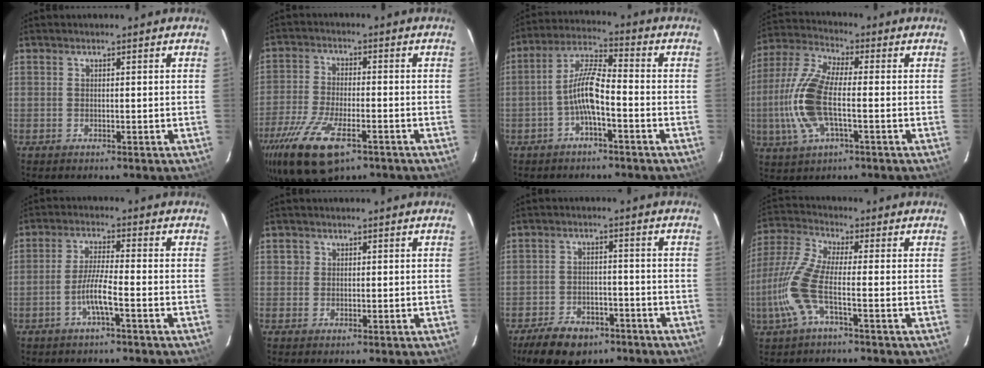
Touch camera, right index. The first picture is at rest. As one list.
[{"total": 16.0, "force": [-9.2, 6.4, 11.5], "torque": [-0.255, -0.048, -0.168]}, {"total": 7.4, "force": [-2.8, 1.5, 6.7], "torque": [-0.143, 0.016, -0.054]}, {"total": 14.1, "force": [-2.3, 5.3, 12.9], "torque": [-0.293, 0.003, -0.052]}, {"total": 5.0, "force": [-2.4, -0.3, 4.3], "torque": [-0.091, 0.001, -0.047]}, {"total": 1.4, "force": [0.1, 1.4, 0.1], "torque": [0.000, 0.003, -0.001]}, {"total": 11.5, "force": [-8.0, 6.4, 5.3], "torque": [-0.134, 0.005, -0.118]}, {"total": 9.9, "force": [-3.1, 1.8, 9.3], "torque": [-0.225, -0.001, -0.065]}]